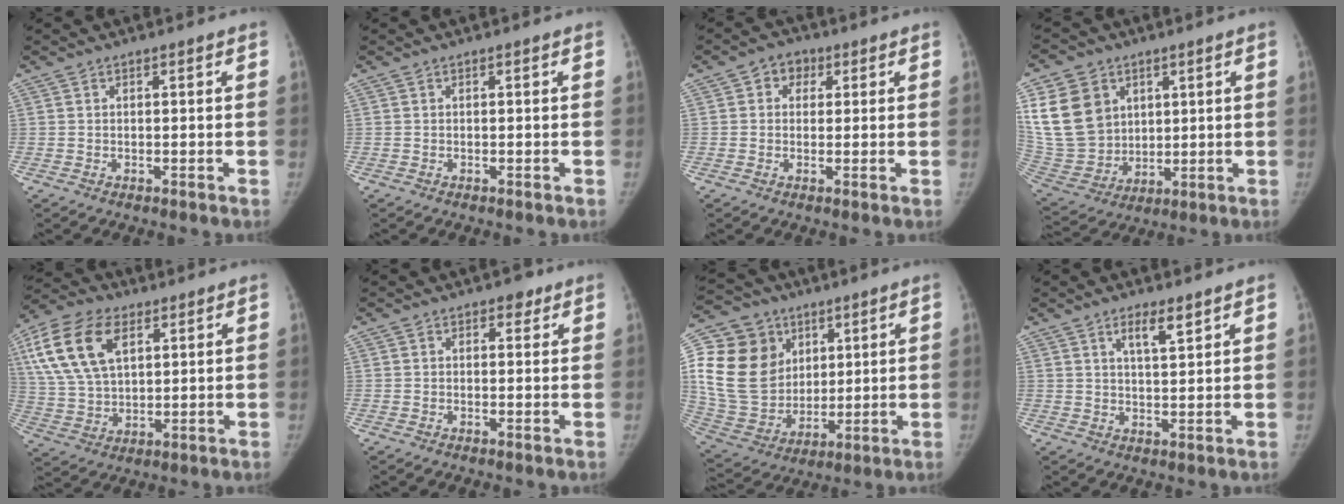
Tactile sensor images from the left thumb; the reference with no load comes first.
{"total": 0.0}
{"total": 4.3, "force": [1.4, 3.5, 1.9], "torque": [-0.003, 0.002, 0.016]}
{"total": 18.5, "force": [6.7, 14.4, 9.4], "torque": [-0.172, -0.012, 0.148]}
{"total": 16.8, "force": [6.7, 9.8, 11.9], "torque": [-0.228, -0.004, 0.128]}
{"total": 2.4, "force": [1.2, 1.7, 1.1], "torque": [-0.001, -0.003, 0.013]}
{"total": 21.1, "force": [6.3, 17.0, 10.8], "torque": [-0.199, 0.000, 0.134]}
{"total": 4.9, "force": [3.1, 1.4, 3.6], "torque": [-0.054, -0.022, 0.054]}